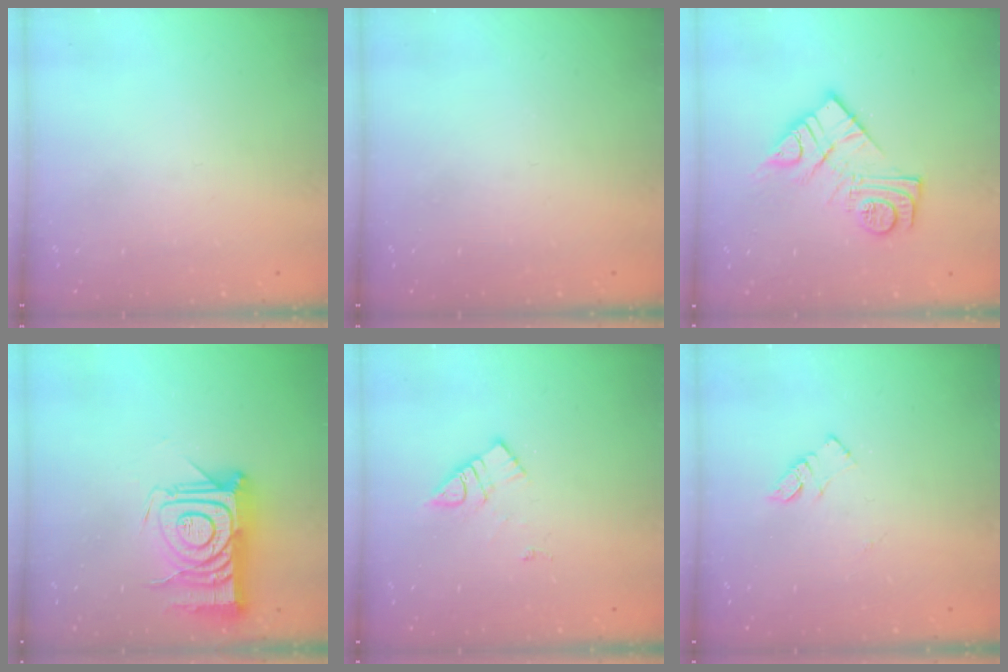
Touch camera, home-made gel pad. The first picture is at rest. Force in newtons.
{"total": 0.0}
{"total": 14.0, "press": 14.0, "slide": 0.9}
{"total": 16.2, "press": 16.2, "slide": 1.1}
{"total": 9.3, "press": 9.3, "slide": 0.5}
{"total": 5.6, "press": 5.6, "slide": 0.8}